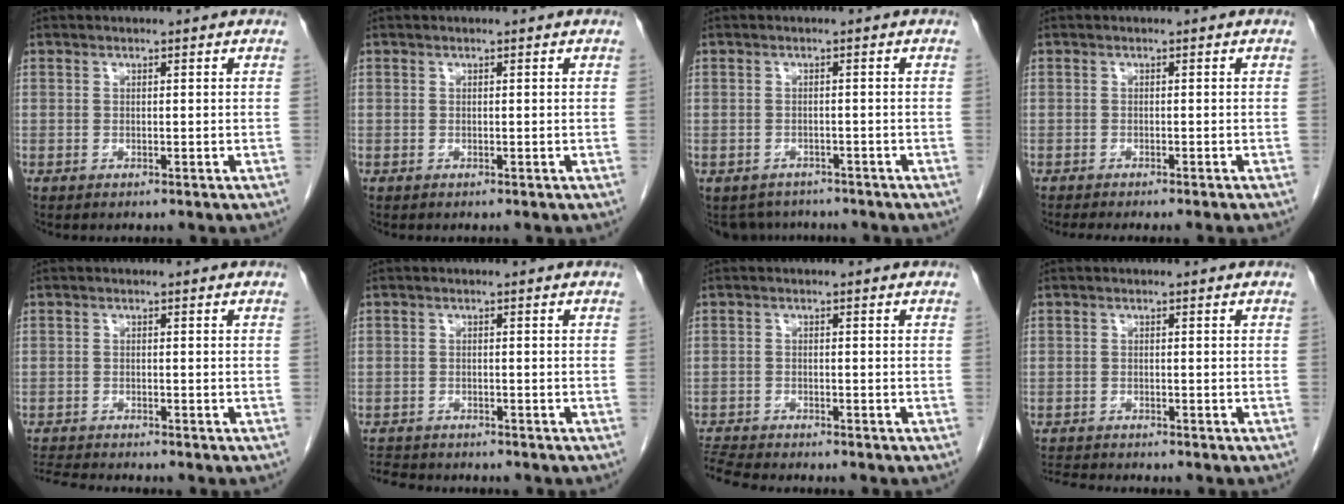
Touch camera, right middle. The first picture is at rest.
{"total": 0.0}
{"total": 4.7, "force": [-4.1, 2.2, -0.1], "torque": [0.007, 0.003, -0.056]}
{"total": 5.1, "force": [-4.5, -0.1, 2.5], "torque": [-0.021, -0.007, -0.064]}
{"total": 4.9, "force": [-4.7, -0.3, 1.3], "torque": [-0.025, -0.017, -0.081]}
{"total": 6.1, "force": [-5.7, 1.6, 1.6], "torque": [-0.027, -0.007, -0.088]}
{"total": 5.8, "force": [-5.6, 0.1, 1.4], "torque": [-0.030, -0.017, -0.098]}
{"total": 4.1, "force": [-4.0, 0.2, 1.0], "torque": [-0.016, -0.014, -0.067]}